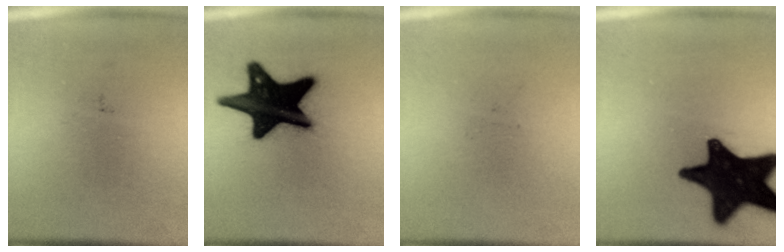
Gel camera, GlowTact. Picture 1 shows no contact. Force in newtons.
{"total": 19.9}
{"total": 0.0}
{"total": 19.9}